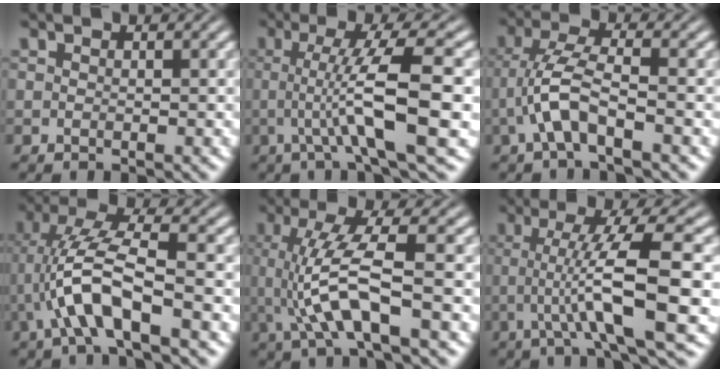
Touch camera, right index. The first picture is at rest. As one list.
[{"total": 6.6, "force": [0.2, 0.1, 6.6], "torque": [-0.105, -0.009, 0.009]}, {"total": 3.8, "force": [-0.6, 1.1, 3.6], "torque": [-0.076, -0.007, -0.006]}, {"total": 5.5, "force": [-0.2, 1.7, 5.3], "torque": [-0.107, -0.004, 0.001]}, {"total": 5.7, "force": [-0.4, 1.0, 5.6], "torque": [-0.109, -0.007, -0.002]}, {"total": 7.6, "force": [0.1, 0.5, 7.6], "torque": [-0.118, -0.009, 0.008]}]